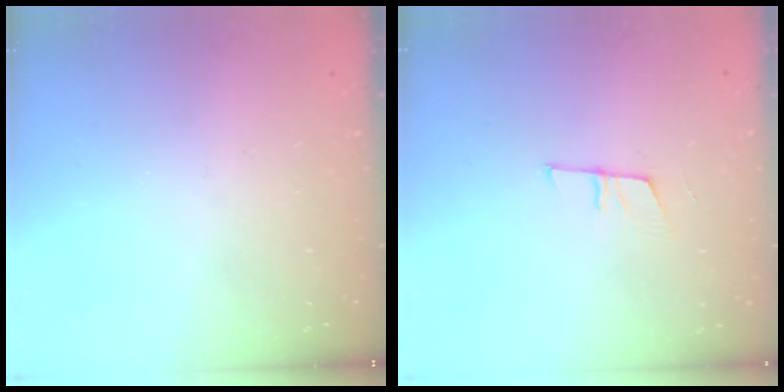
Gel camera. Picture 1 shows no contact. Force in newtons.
{"total": 6.0, "press": 5.4, "slide": 2.5}